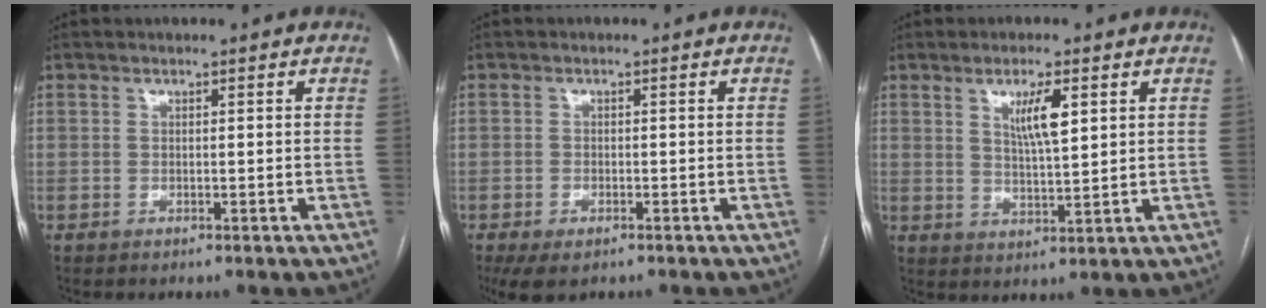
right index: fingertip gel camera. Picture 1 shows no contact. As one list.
[{"total": 4.5, "force": [-2.9, 2.2, 2.6], "torque": [-0.048, -0.008, -0.044]}, {"total": 5.5, "force": [2.3, 0.8, 4.9], "torque": [-0.087, -0.004, 0.043]}]